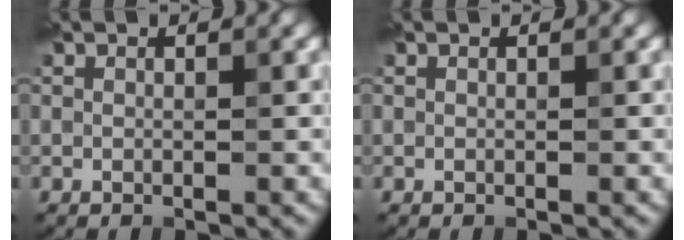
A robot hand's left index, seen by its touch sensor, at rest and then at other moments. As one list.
[{"total": 0.0}]